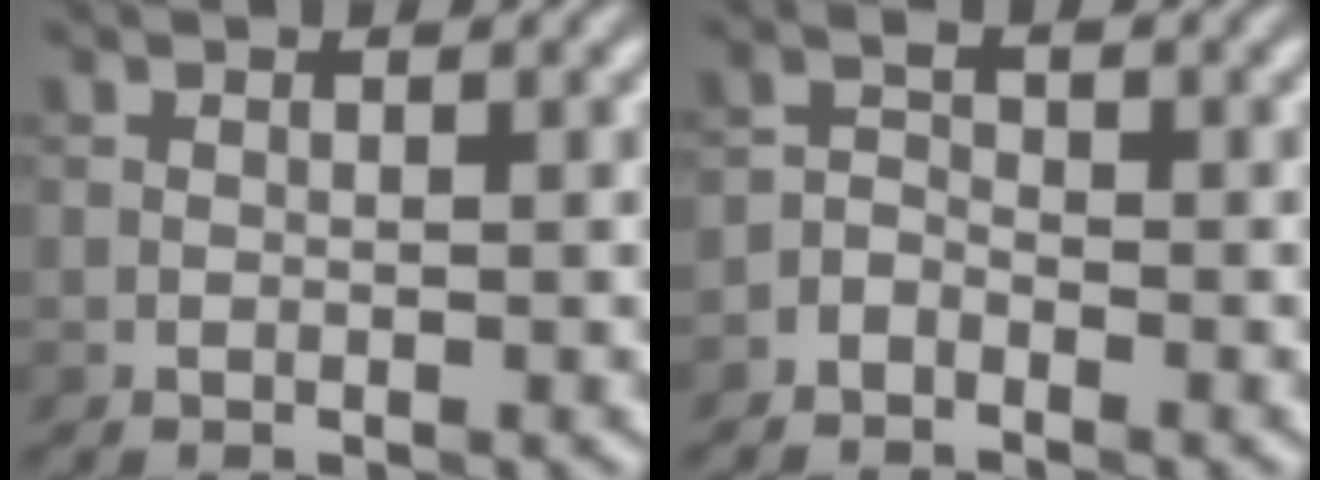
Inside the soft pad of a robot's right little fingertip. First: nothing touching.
{"total": 1.4, "force": [-1.2, 0.6, 0.3], "torque": [-0.003, 0.010, -0.028]}